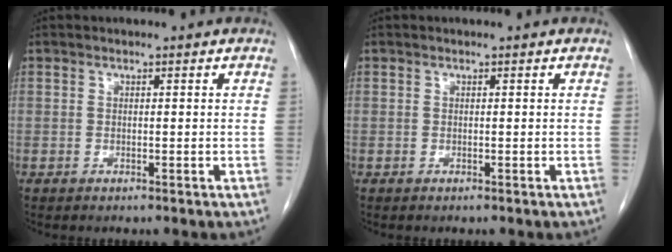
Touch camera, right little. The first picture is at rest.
{"total": 0.0}